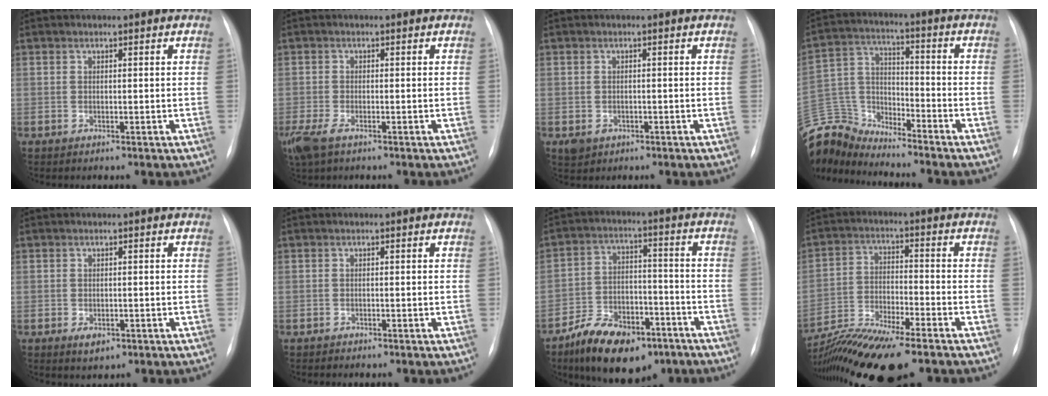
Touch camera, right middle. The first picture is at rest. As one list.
[{"total": 4.7, "force": [-2.9, 1.8, 3.3], "torque": [-0.079, -0.013, -0.052]}, {"total": 2.2, "force": [-1.0, 1.9, 0.8], "torque": [-0.011, 0.001, -0.006]}, {"total": 13.4, "force": [-13.1, 2.5, 1.1], "torque": [-0.033, 0.045, -0.253]}, {"total": 2.2, "force": [-1.0, 1.3, 1.4], "torque": [-0.020, 0.000, -0.006]}, {"total": 0.7, "force": [-0.7, 0.2, 0.2], "torque": [-0.008, -0.002, -0.012]}, {"total": 14.3, "force": [-9.5, 6.8, 8.2], "torque": [-0.132, 0.010, -0.155]}, {"total": 14.0, "force": [-11.4, 1.5, 8.0], "torque": [-0.154, -0.015, -0.197]}]